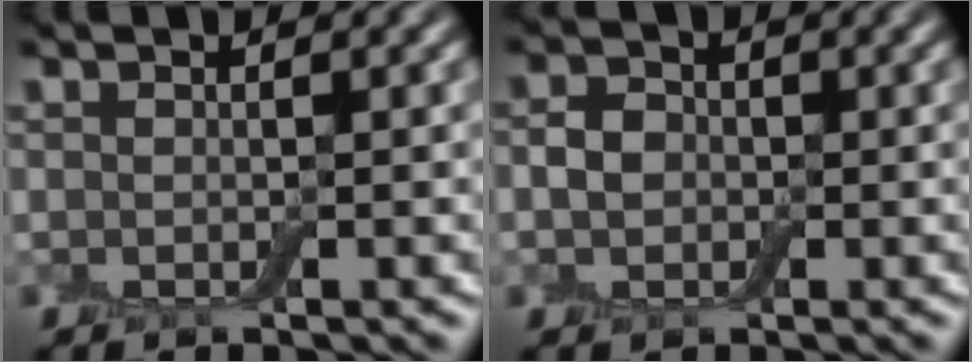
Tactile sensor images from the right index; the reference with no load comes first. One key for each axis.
{"total": 2.1, "fx": -0.3, "fy": 1.9, "fz": 0.8, "tx": -0.015, "ty": 0.005, "tz": -0.014}